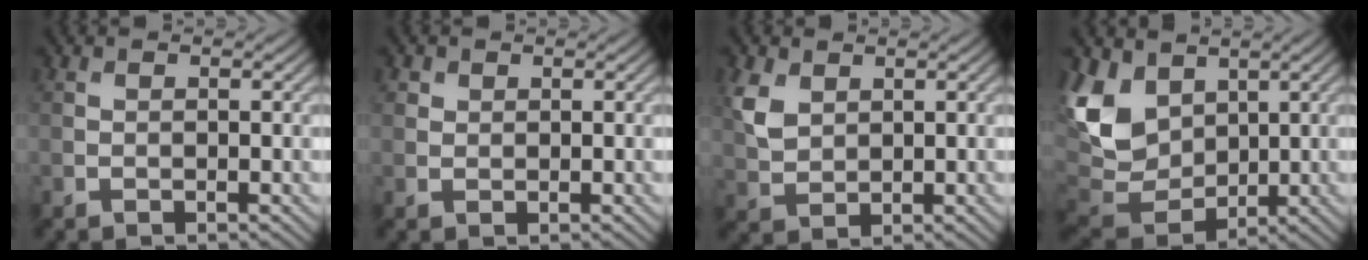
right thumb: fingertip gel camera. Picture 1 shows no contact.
{"total": 1.1, "force": [0.6, 0.9, 0.3], "torque": [-0.003, -0.001, 0.012]}
{"total": 4.4, "force": [1.9, 3.1, 2.5], "torque": [-0.070, 0.000, 0.042]}
{"total": 11.4, "force": [4.0, 8.2, 6.8], "torque": [-0.205, 0.000, 0.078]}